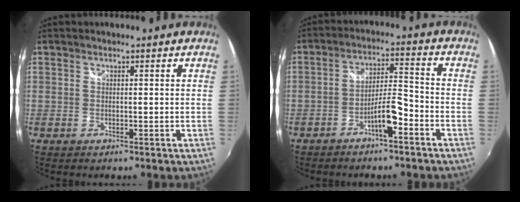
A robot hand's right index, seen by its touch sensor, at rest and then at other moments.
{"total": 6.2, "force": [-4.0, 0.9, 4.6], "torque": [-0.086, 0.011, -0.064]}